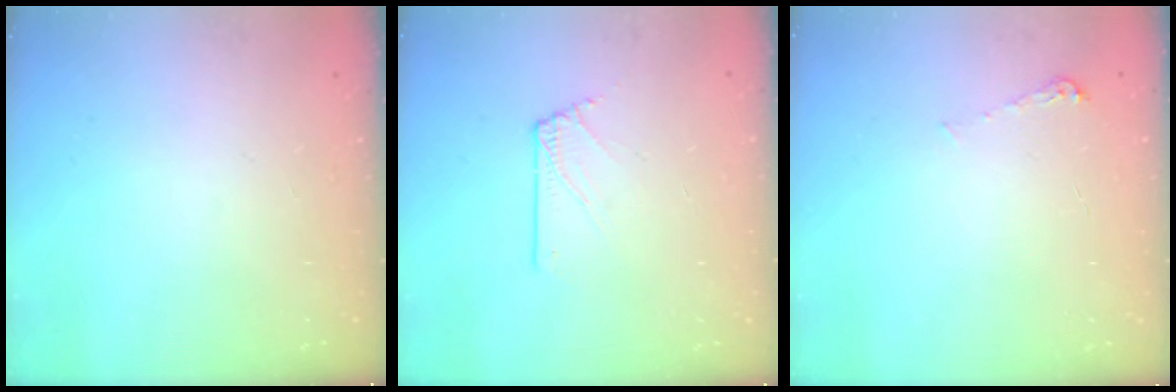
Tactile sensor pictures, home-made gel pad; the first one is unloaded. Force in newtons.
{"total": 3.0, "press": 2.9, "slide": 0.5}
{"total": 4.4, "press": 4.4, "slide": 0.5}